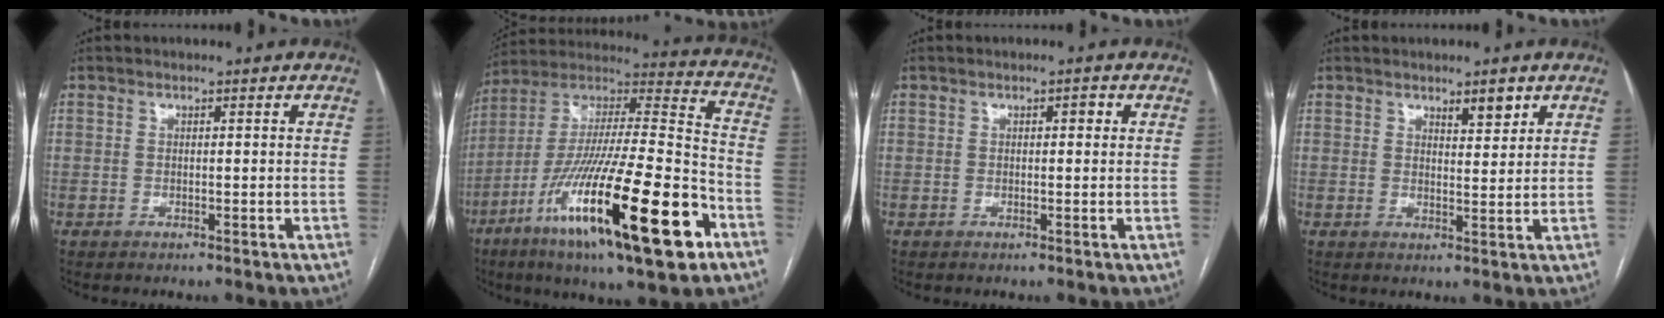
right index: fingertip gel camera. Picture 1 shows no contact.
{"total": 30.1, "force": [-13.6, 4.1, 26.6], "torque": [-0.442, -0.049, -0.228]}
{"total": 1.0, "force": [0.2, 0.4, 0.8], "torque": [-0.009, 0.005, 0.002]}
{"total": 3.0, "force": [2.1, 0.8, 2.0], "torque": [-0.031, -0.003, 0.035]}